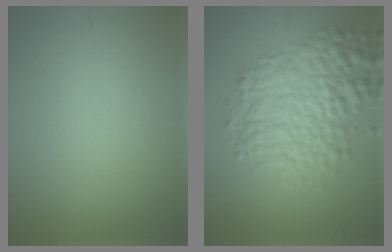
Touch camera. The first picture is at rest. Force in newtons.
{"total": 7.1, "press": 7.1, "slide": 0.2}